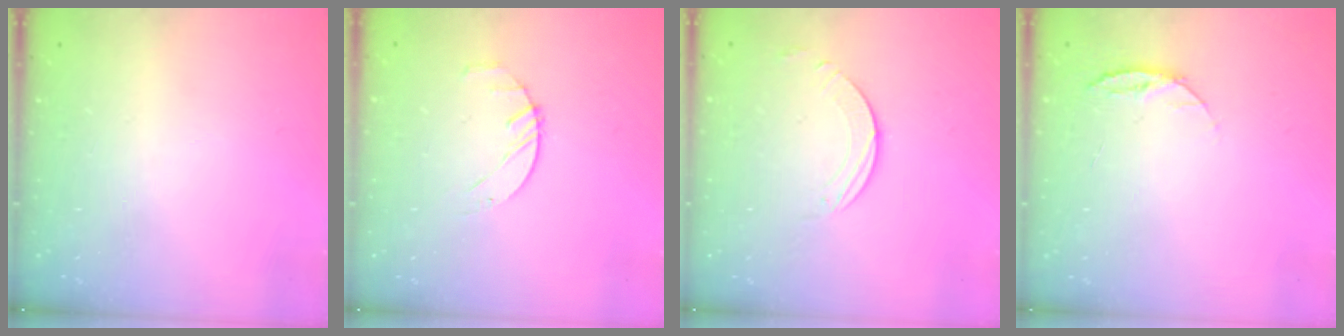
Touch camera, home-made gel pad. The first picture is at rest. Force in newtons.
{"total": 2.5, "press": 2.5, "slide": 0.4}
{"total": 2.8, "press": 2.8, "slide": 0.2}
{"total": 6.6, "press": 6.5, "slide": 0.7}